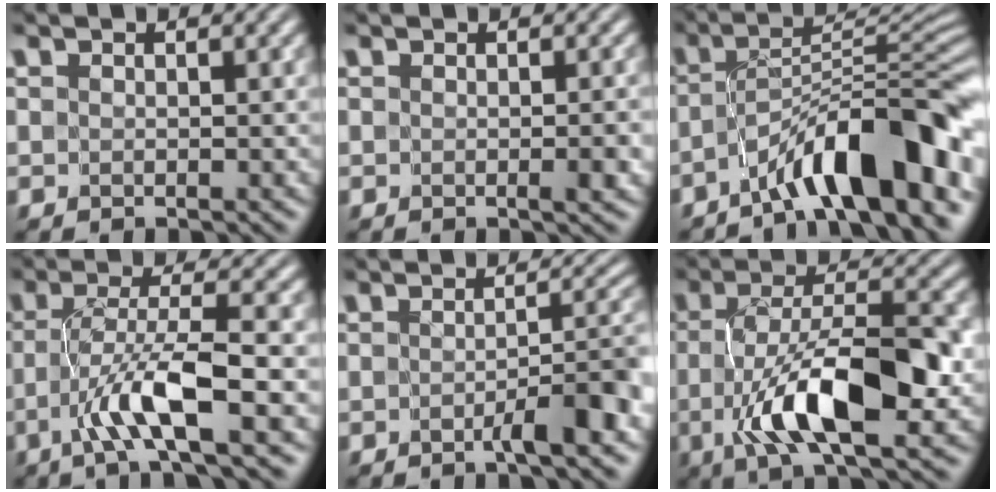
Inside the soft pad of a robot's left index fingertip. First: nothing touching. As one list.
[{"total": 1.1, "force": [-0.4, -0.1, 1.1], "torque": [-0.015, -0.007, -0.004]}, {"total": 10.0, "force": [-6.0, 1.9, 7.9], "torque": [-0.105, 0.015, -0.104]}, {"total": 5.9, "force": [-2.3, 0.7, 5.4], "torque": [-0.107, 0.003, -0.044]}, {"total": 3.8, "force": [-1.6, 0.4, 3.5], "torque": [-0.049, 0.004, -0.024]}, {"total": 9.9, "force": [-2.8, 3.3, 9.0], "torque": [-0.163, -0.002, -0.046]}]